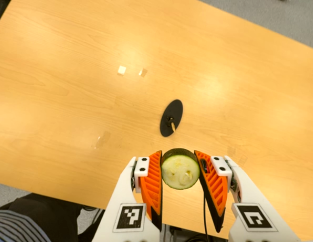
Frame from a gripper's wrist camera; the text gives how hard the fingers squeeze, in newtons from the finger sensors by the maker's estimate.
{"total": 10.0, "left": 9.1, "right": 10.8}